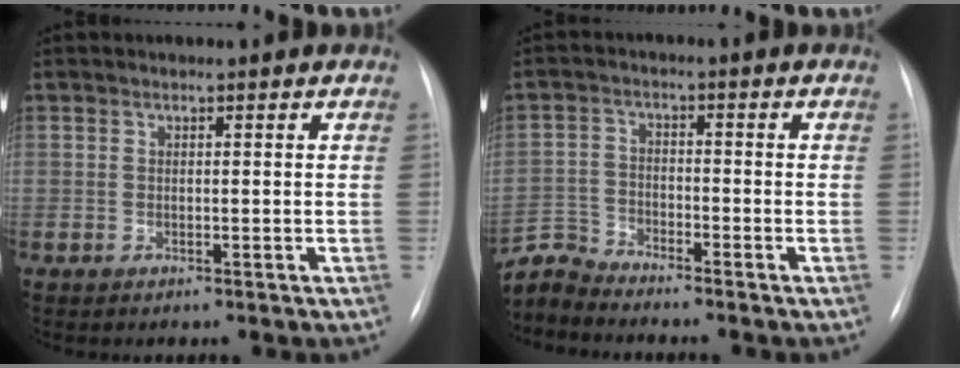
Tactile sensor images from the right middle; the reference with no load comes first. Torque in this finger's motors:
{"motor_torque": [-0.19, -0.17, -0.01, -0.01]}